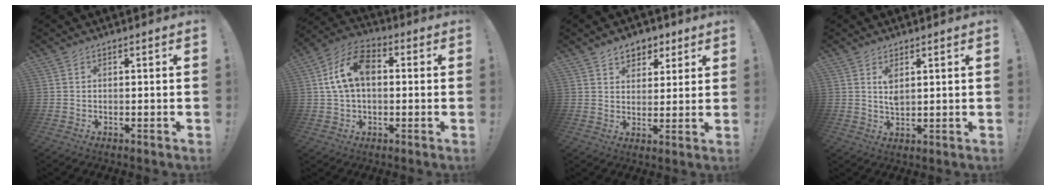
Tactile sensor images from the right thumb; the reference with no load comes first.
{"total": 13.2, "force": [1.9, 8.5, 9.9], "torque": [-0.189, 0.015, 0.040]}
{"total": 7.1, "force": [4.5, 5.2, 1.8], "torque": [-0.019, -0.026, 0.084]}
{"total": 3.5, "force": [2.0, 1.2, 2.7], "torque": [-0.045, -0.009, 0.032]}